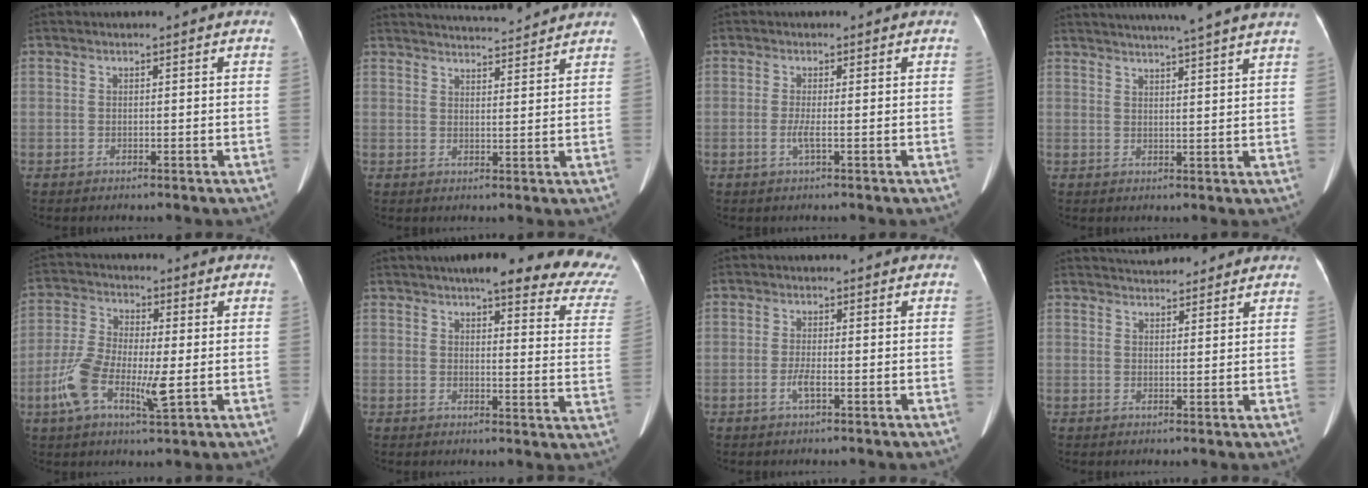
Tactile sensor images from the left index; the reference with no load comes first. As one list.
[{"total": 9.4, "force": [9.1, 0.1, 2.2], "torque": [-0.035, 0.011, 0.122]}, {"total": 1.6, "force": [-0.4, -0.1, 1.5], "torque": [-0.034, -0.002, -0.009]}, {"total": 15.6, "force": [13.9, -0.8, 7.2], "torque": [-0.119, 0.003, 0.174]}, {"total": 10.2, "force": [-2.3, 3.2, 9.4], "torque": [-0.198, 0.000, -0.042]}, {"total": 20.5, "force": [17.4, 3.2, 10.4], "torque": [-0.112, -0.025, 0.182]}, {"total": 2.0, "force": [-0.8, 0.2, 1.8], "torque": [-0.039, -0.002, -0.016]}, {"total": 7.6, "force": [7.1, 1.8, 2.2], "torque": [-0.030, 0.025, 0.092]}]